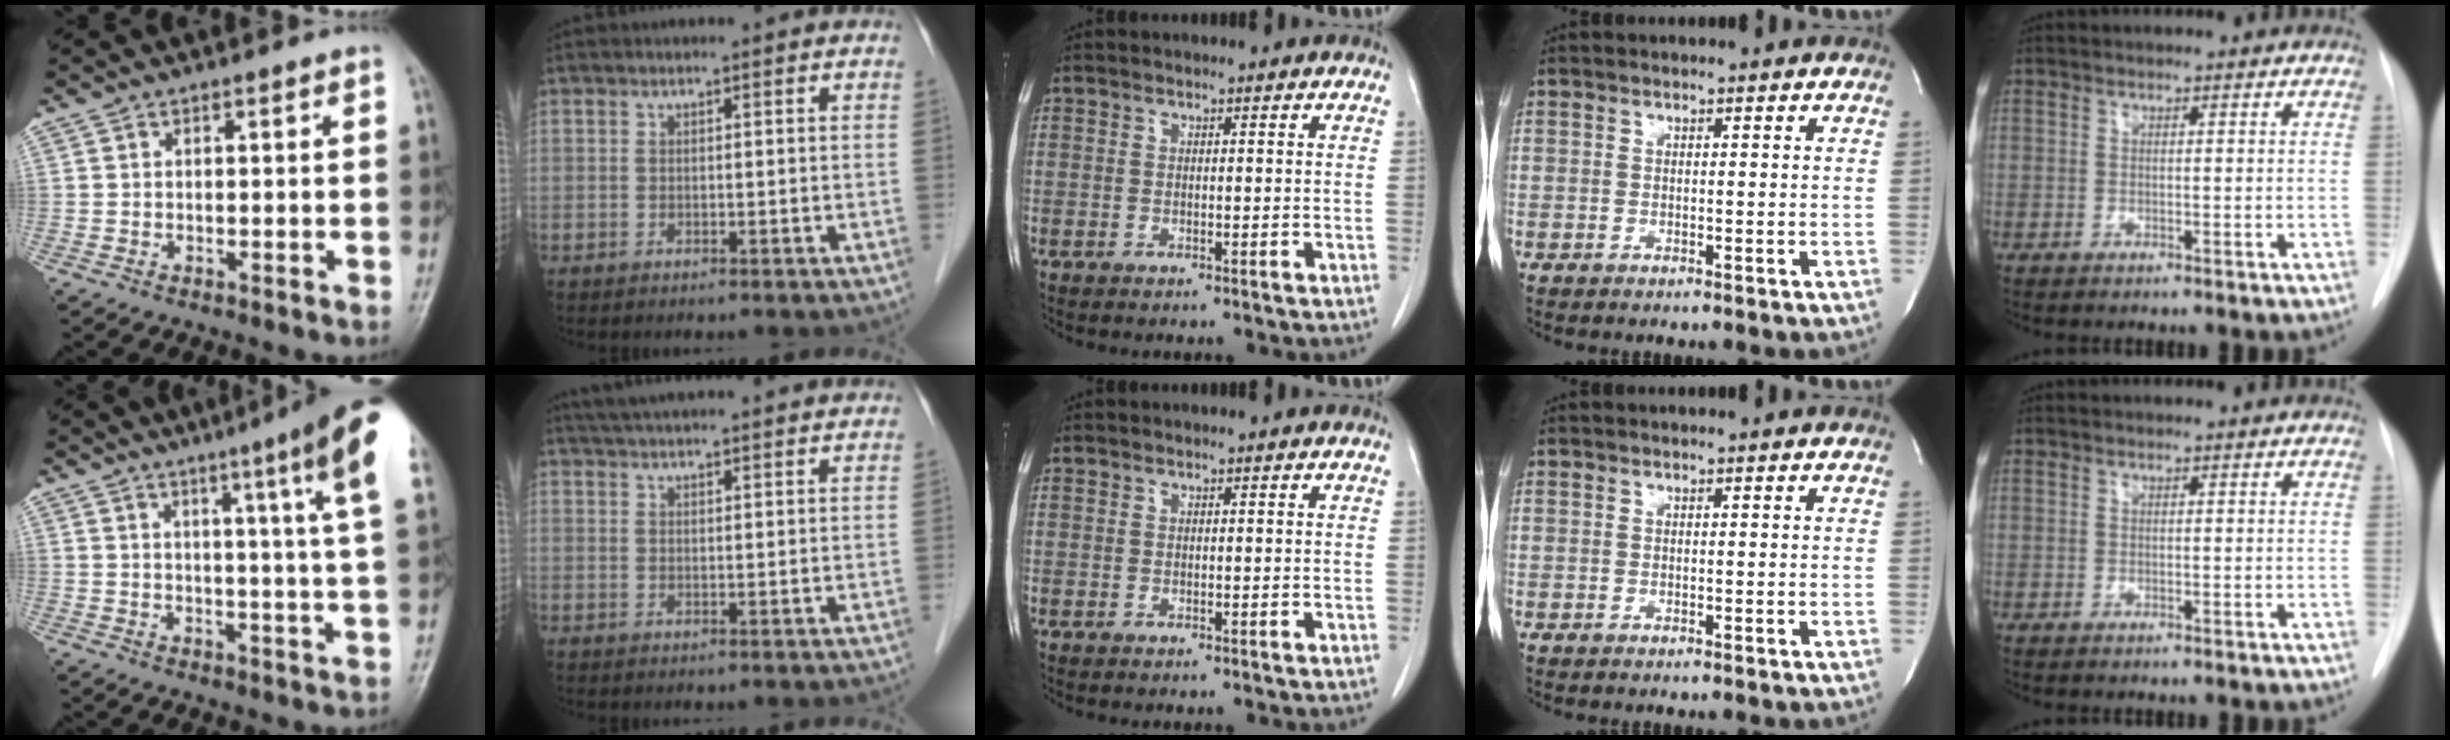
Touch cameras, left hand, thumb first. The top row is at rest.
{"thumb": {"total": 14.6, "force": [7.6, -0.1, 12.4], "torque": [-0.162, -0.031, 0.081]}, "index": {"total": 16.2, "force": [14.8, 1.3, 6.5], "torque": [-0.102, 0.044, 0.200]}}